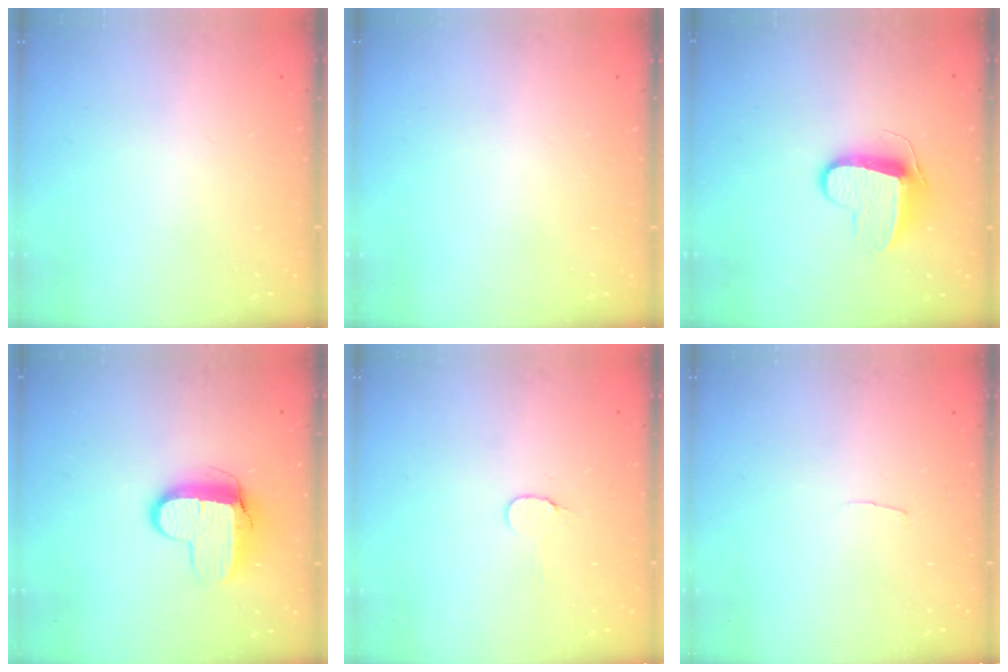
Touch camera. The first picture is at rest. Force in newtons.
{"total": 0.0}
{"total": 9.8, "press": 9.8, "slide": 0.5}
{"total": 9.9, "press": 9.8, "slide": 0.9}
{"total": 4.5, "press": 4.5, "slide": 0.4}
{"total": 2.0, "press": 2.0, "slide": 0.2}